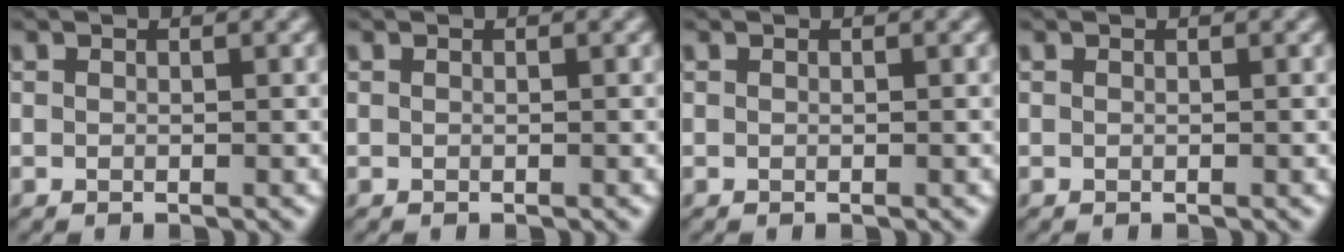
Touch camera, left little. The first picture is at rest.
{"total": 0.0}
{"total": 0.0}
{"total": 0.0}